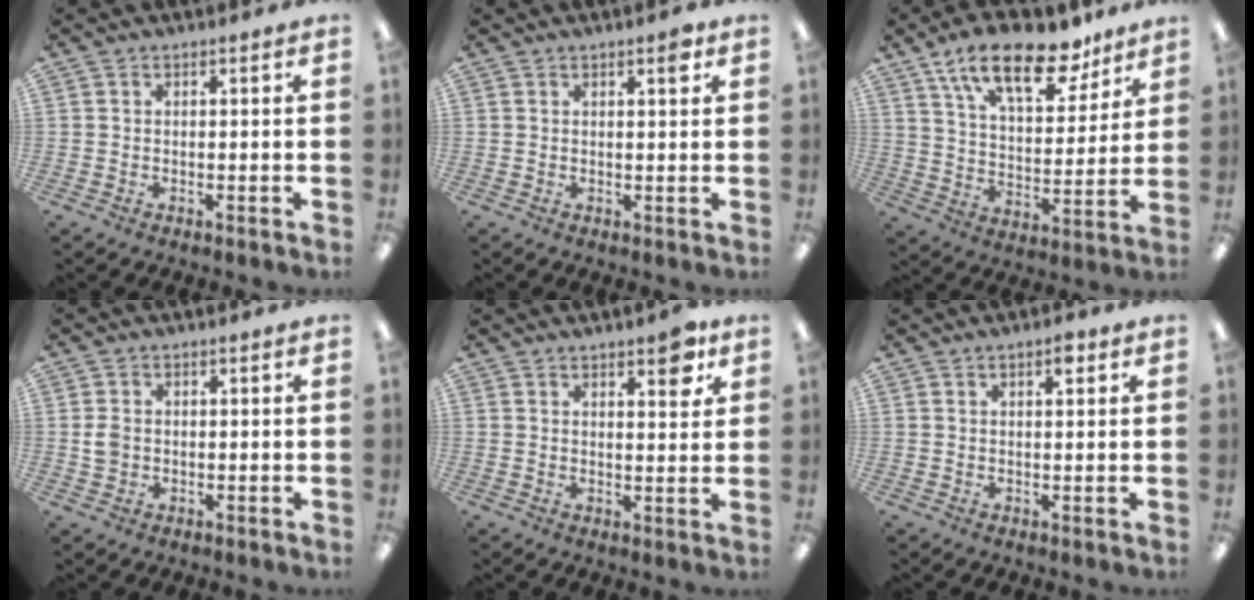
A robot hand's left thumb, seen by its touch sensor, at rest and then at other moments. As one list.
[{"total": 2.5, "force": [1.6, 0.5, 1.9], "torque": [-0.024, -0.004, 0.024]}, {"total": 19.0, "force": [12.7, 8.2, 11.5], "torque": [-0.187, -0.064, 0.216]}, {"total": 2.8, "force": [0.0, 2.3, 1.5], "torque": [-0.021, 0.002, -0.001]}, {"total": 5.8, "force": [3.7, 2.0, 4.0], "torque": [-0.041, -0.020, 0.055]}, {"total": 2.7, "force": [1.6, 0.9, 2.1], "torque": [-0.029, -0.002, 0.023]}]